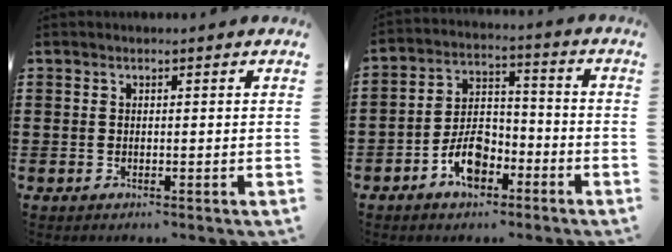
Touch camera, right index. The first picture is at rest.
{"total": 7.8, "force": [-4.0, 4.5, 4.9], "torque": [-0.099, 0.016, -0.074]}